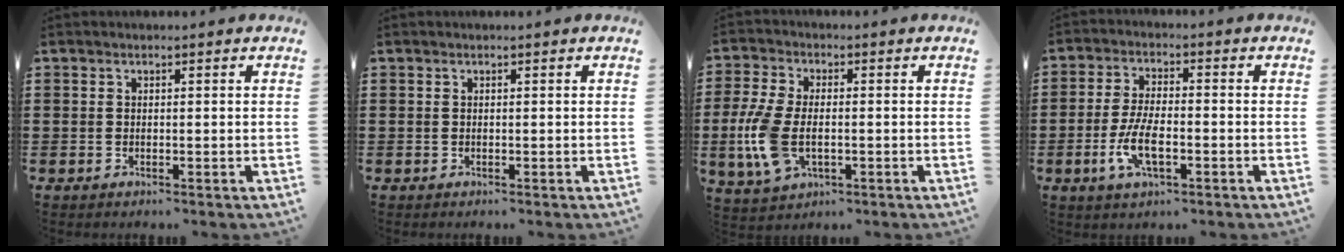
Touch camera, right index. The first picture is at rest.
{"total": 0.0}
{"total": 8.6, "force": [-1.4, 4.6, 7.1], "torque": [-0.179, -0.012, -0.030]}
{"total": 6.9, "force": [-2.3, 2.5, 6.0], "torque": [-0.133, -0.009, -0.046]}